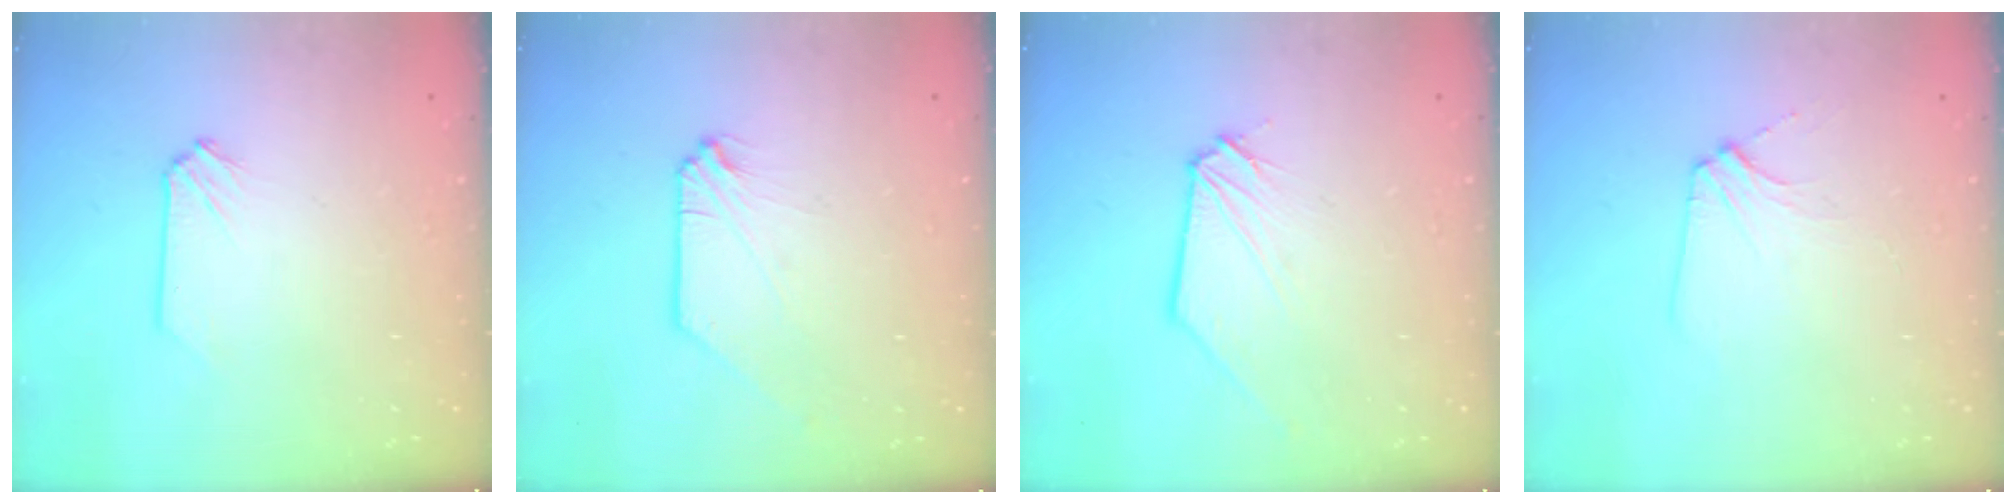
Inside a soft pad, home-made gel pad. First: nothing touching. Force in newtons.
{"total": 0.0}
{"total": 0.6, "press": 0.6, "slide": 0.0}
{"total": 4.4, "press": 4.3, "slide": 0.5}